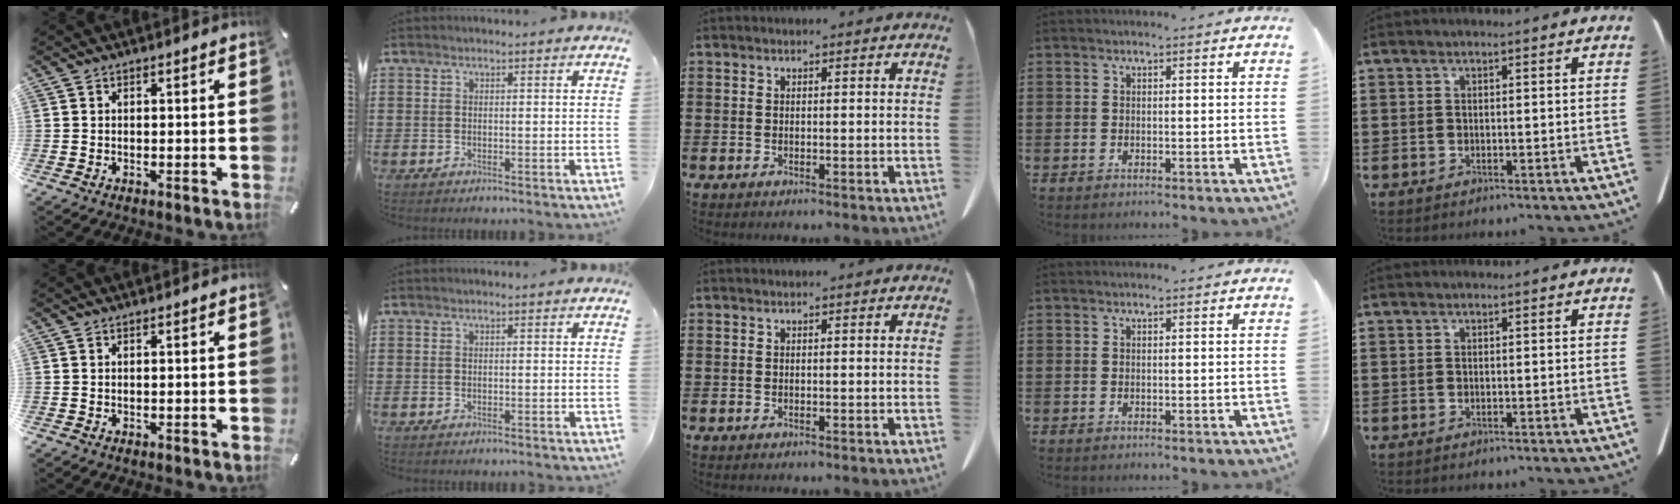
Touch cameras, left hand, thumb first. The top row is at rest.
{}